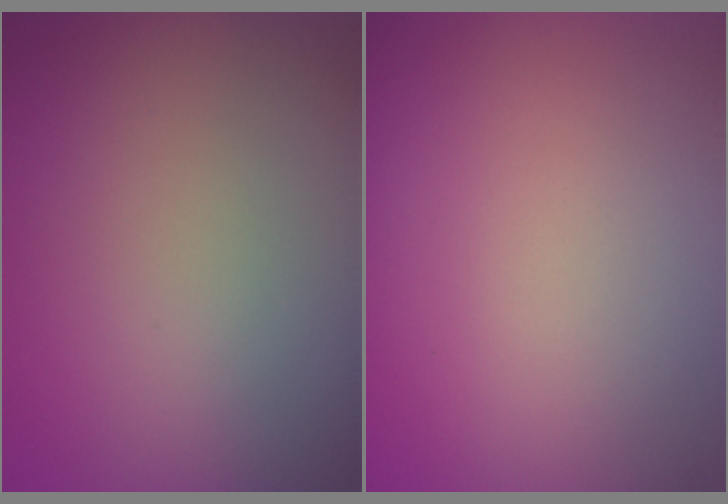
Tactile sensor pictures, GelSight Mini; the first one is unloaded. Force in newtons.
{"total": 0.0}